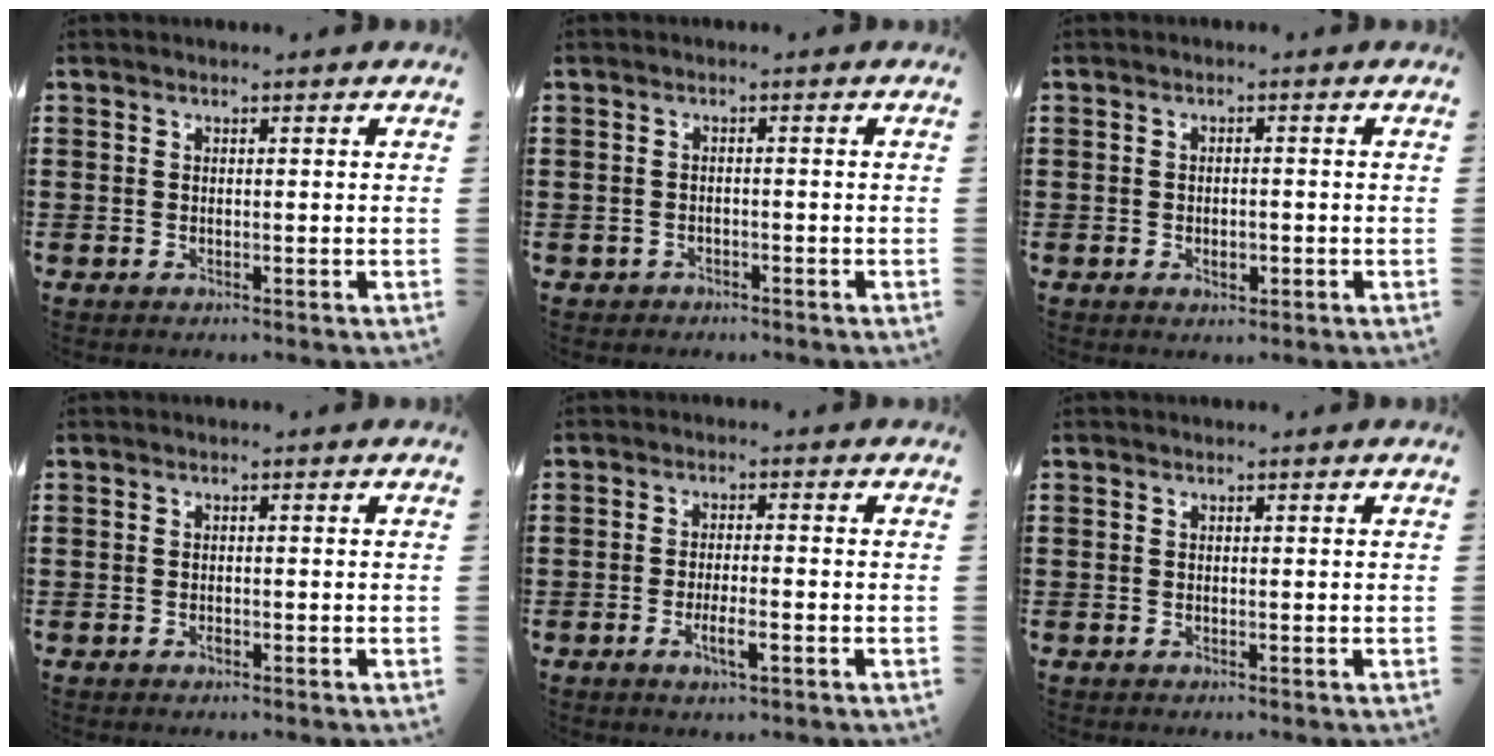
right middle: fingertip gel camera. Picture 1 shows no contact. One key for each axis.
{"total": 1.1, "fx": -0.9, "fy": 0.5, "fz": -0.1, "tx": -0.002, "ty": 0.001, "tz": -0.021}
{"total": 1.9, "fx": -0.7, "fy": 0.9, "fz": 1.6, "tx": -0.022, "ty": -0.002, "tz": -0.014}
{"total": 0.6, "fx": -0.3, "fy": 0.3, "fz": 0.4, "tx": -0.009, "ty": -0.002, "tz": -0.006}
{"total": 3.7, "fx": -1.7, "fy": 0.7, "fz": 3.2, "tx": -0.052, "ty": 0.003, "tz": -0.030}
{"total": 0.0}